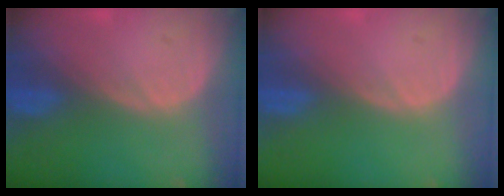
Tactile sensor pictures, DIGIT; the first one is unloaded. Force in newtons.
{"total": 0.0}